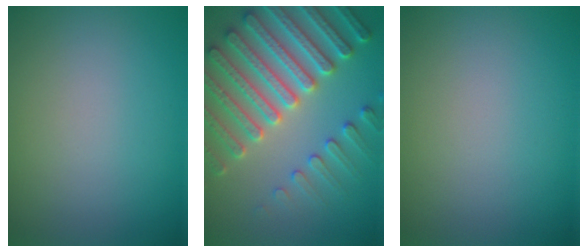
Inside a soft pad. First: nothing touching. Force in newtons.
{"total": 7.5, "press": 7.2, "slide": 2.0}
{"total": 0.0}